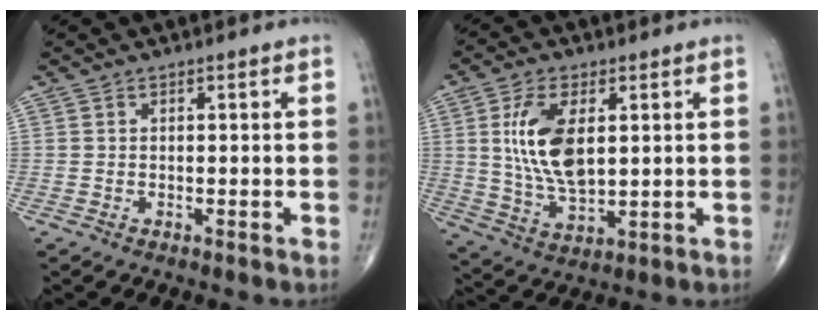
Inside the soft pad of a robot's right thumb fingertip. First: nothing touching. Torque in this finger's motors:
{"motor_torque": [-0.49, 1.81, 1.11, 0.05, 0.38]}